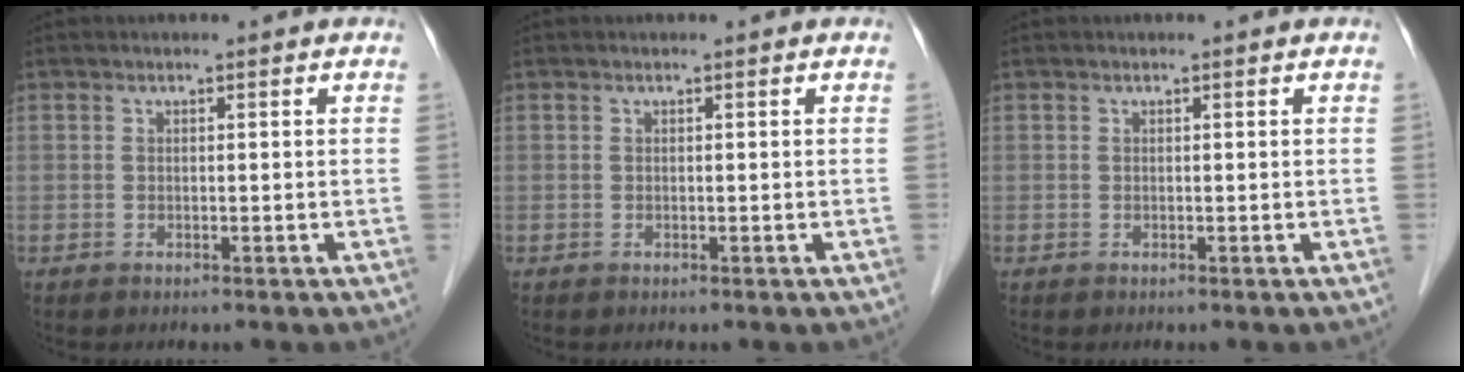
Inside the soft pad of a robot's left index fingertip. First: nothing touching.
{"total": 0.0}
{"total": 0.0}